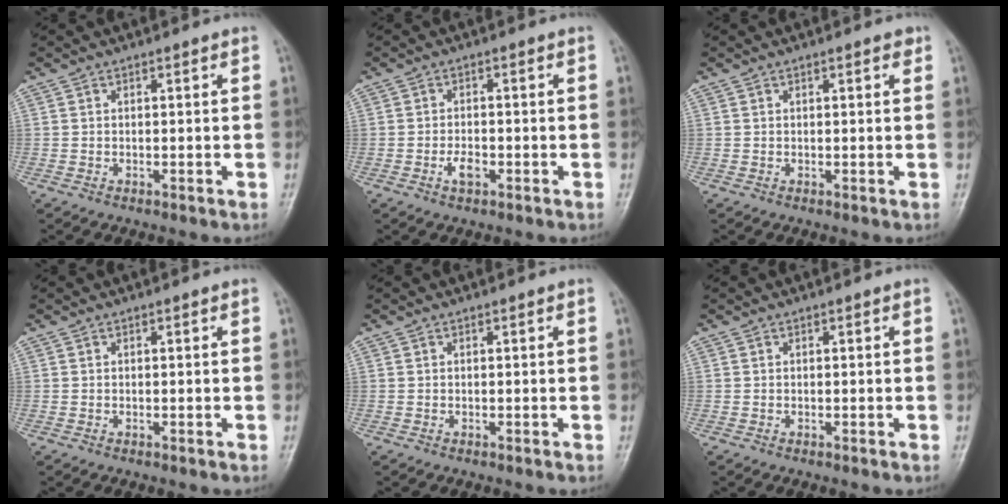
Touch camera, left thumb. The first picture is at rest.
{"total": 2.8, "force": [-1.2, 1.5, 2.1], "torque": [-0.035, 0.006, -0.023]}
{"total": 1.3, "force": [0.7, 0.5, 1.0], "torque": [-0.009, 0.000, 0.007]}
{"total": 0.0}
{"total": 0.0}
{"total": 0.0}